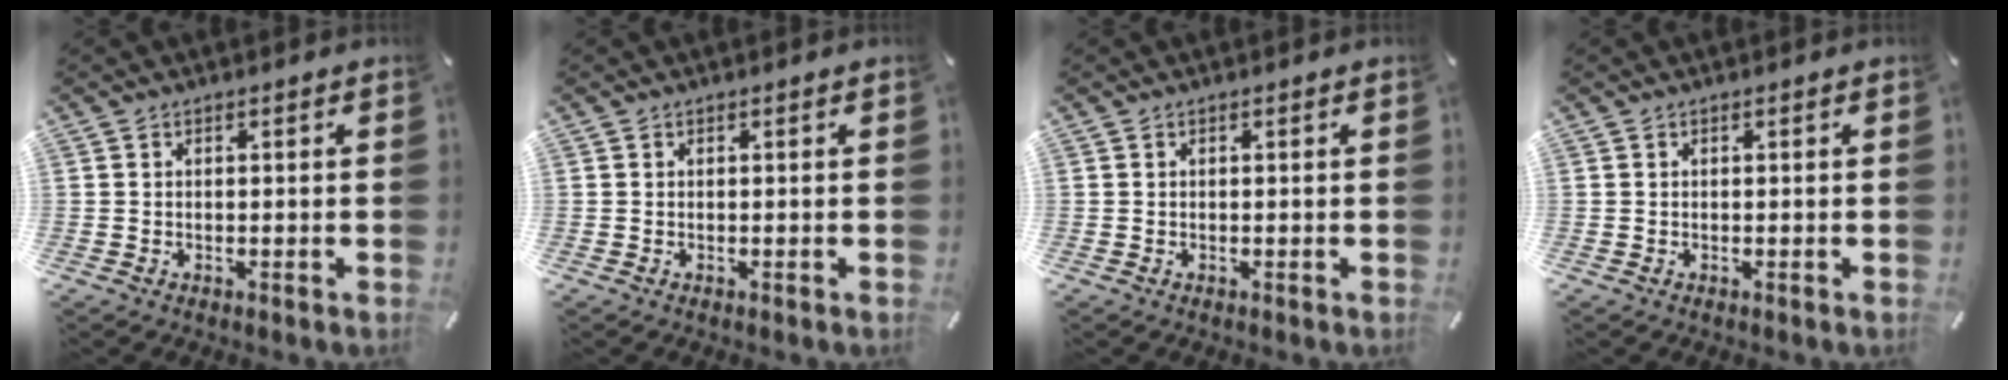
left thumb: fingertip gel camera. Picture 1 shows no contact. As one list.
[{"total": 0.0}, {"total": 0.0}, {"total": 0.0}]